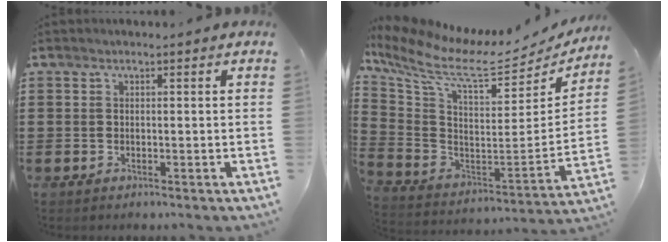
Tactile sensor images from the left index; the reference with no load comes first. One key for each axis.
{"total": 10.5, "fx": 8.0, "fy": 2.7, "fz": 6.2, "tx": -0.163, "ty": -0.069, "tz": 0.133}